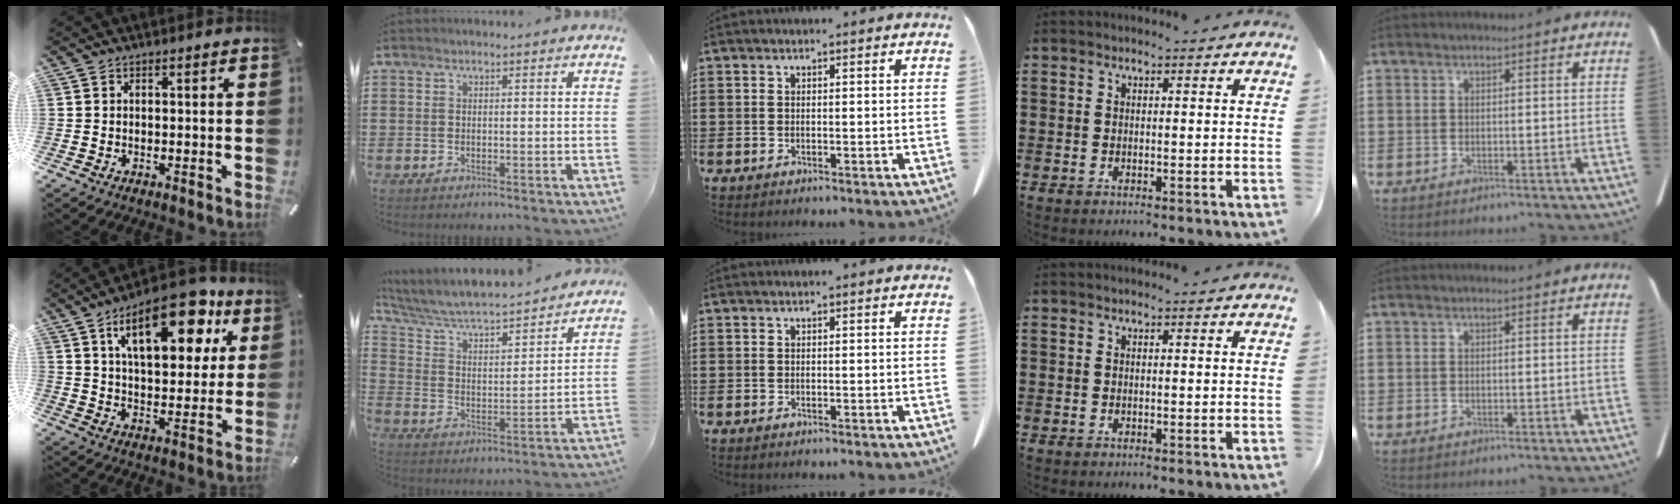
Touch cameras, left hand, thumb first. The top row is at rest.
{"thumb": {"total": 20.0, "force": [10.6, 9.0, 14.4], "torque": [-0.218, -0.037, 0.170]}, "index": {"total": 5.0, "force": [4.6, 0.8, 1.8], "torque": [-0.059, -0.042, 0.069]}}